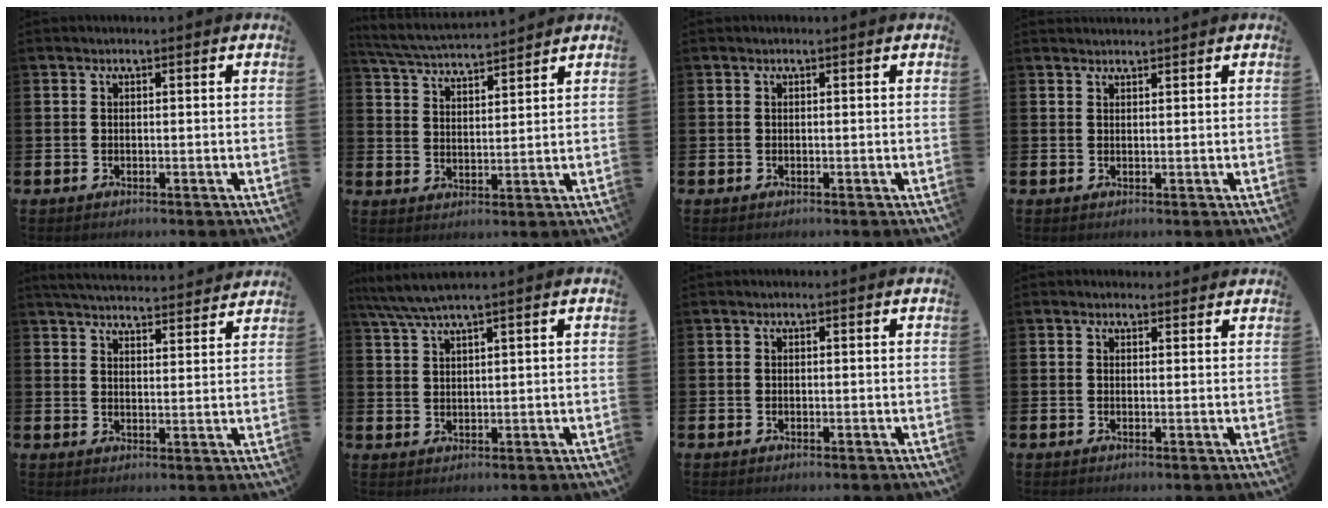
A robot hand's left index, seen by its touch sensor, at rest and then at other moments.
{"total": 4.8, "force": [4.8, 0.3, 0.8], "torque": [-0.042, -0.028, 0.084]}
{"total": 0.0}
{"total": 1.0, "force": [1.0, -0.1, 0.0], "torque": [-0.002, -0.001, 0.019]}
{"total": 5.0, "force": [4.9, 0.4, 0.3], "torque": [-0.022, -0.033, 0.088]}
{"total": 4.0, "force": [3.3, -0.2, 2.2], "torque": [-0.052, -0.006, 0.062]}
{"total": 0.0}
{"total": 0.9, "force": [0.8, 0.4, 0.1], "torque": [0.004, 0.003, 0.013]}